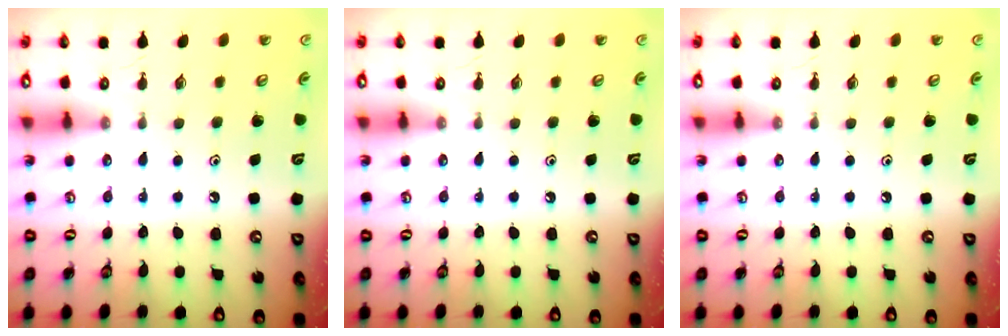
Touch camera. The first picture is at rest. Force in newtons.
{"total": 0.0}
{"total": 0.0}